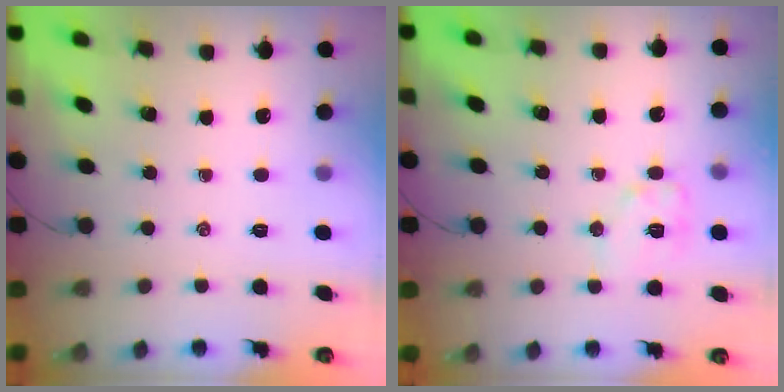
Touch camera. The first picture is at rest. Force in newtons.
{"total": 8.7, "press": 8.7, "slide": 0.2}